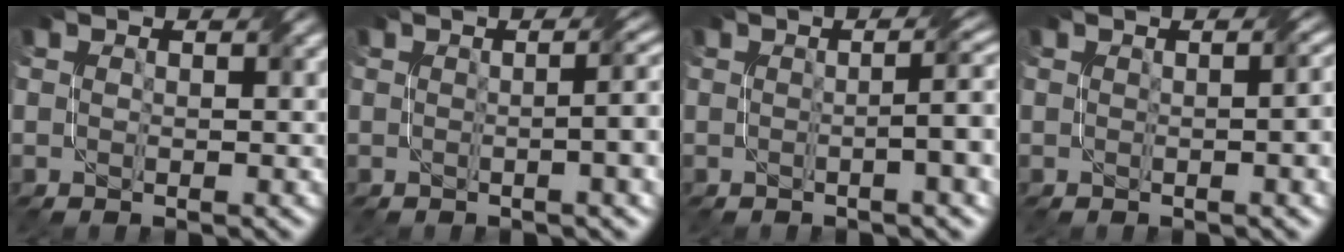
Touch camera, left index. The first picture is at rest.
{"total": 5.3, "force": [0.0, 1.7, 5.0], "torque": [-0.042, 0.013, 0.003]}
{"total": 5.2, "force": [0.0, 1.2, 5.0], "torque": [-0.060, 0.013, -0.001]}
{"total": 3.4, "force": [0.1, 1.2, 3.2], "torque": [-0.024, 0.011, 0.004]}